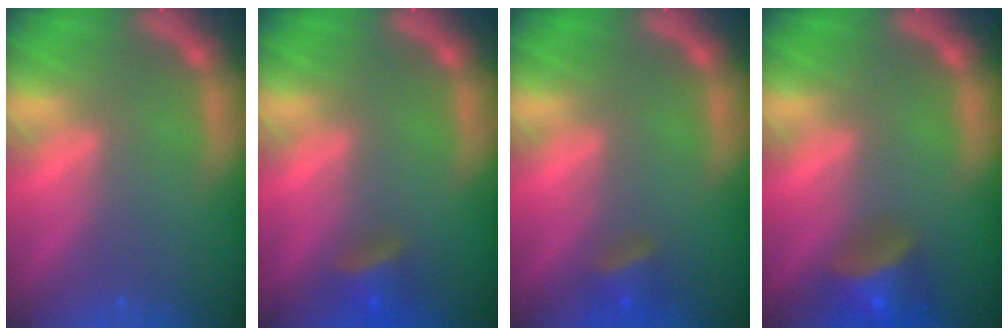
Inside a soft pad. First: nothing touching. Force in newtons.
{"total": 2.9}
{"total": 2.4}
{"total": 5.0}